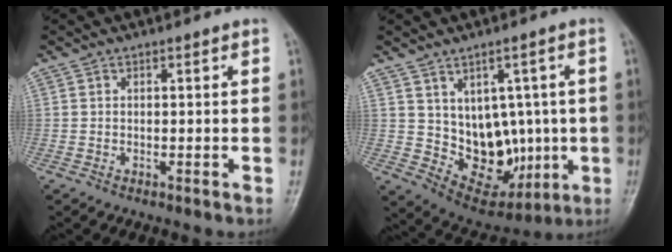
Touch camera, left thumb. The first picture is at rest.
{"total": 12.5, "force": [0.1, 9.2, 8.4], "torque": [-0.071, -0.008, 0.033]}